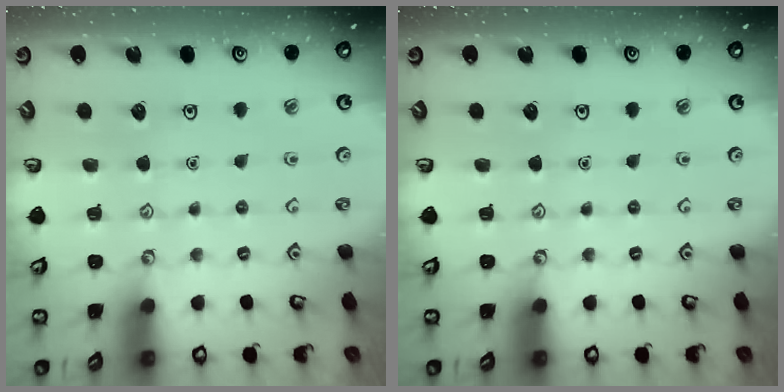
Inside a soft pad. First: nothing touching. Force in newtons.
{"total": 0.0}